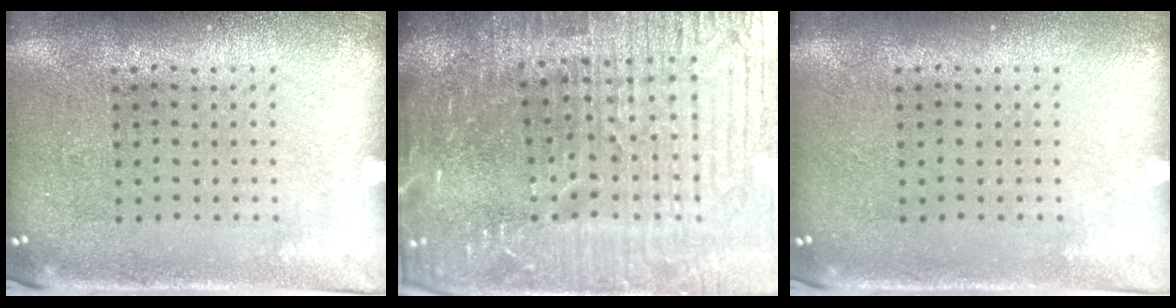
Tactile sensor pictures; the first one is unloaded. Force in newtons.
{"total": 6.9, "press": 6.0, "slide": 3.4}
{"total": 0.0}